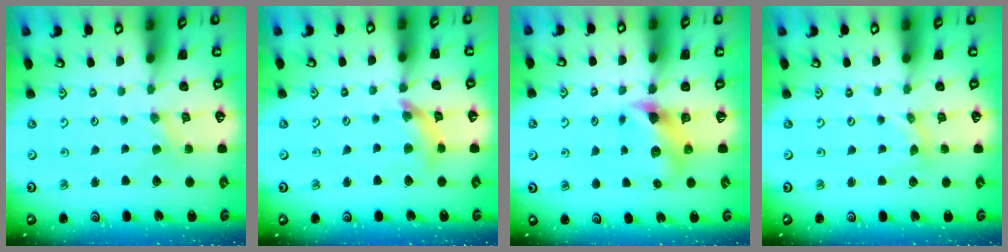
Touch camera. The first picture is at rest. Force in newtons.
{"total": 9.5, "press": 9.5, "slide": 1.1}
{"total": 6.9, "press": 6.9, "slide": 0.9}
{"total": 1.1, "press": 1.1, "slide": 0.1}